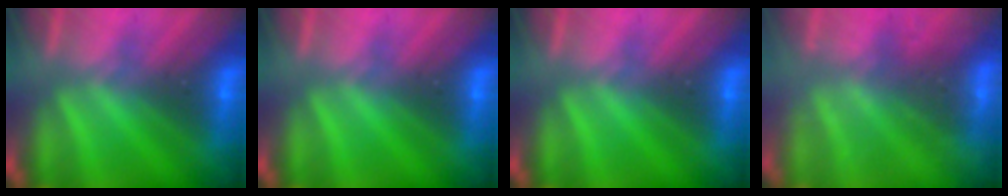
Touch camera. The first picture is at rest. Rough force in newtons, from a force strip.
{"total": 0.0}
{"total": 0.0}
{"total": 2.2}